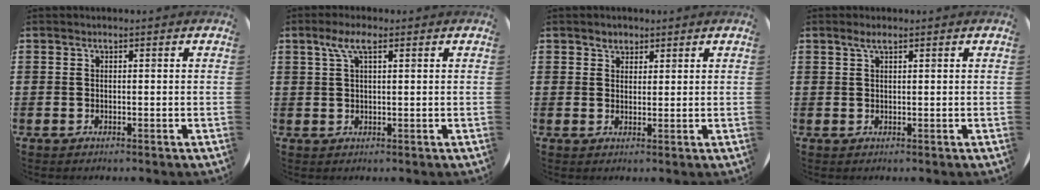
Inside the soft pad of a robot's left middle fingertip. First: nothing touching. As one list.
[{"total": 3.6, "force": [1.9, 1.0, 2.9], "torque": [-0.061, 0.009, 0.032]}, {"total": 1.7, "force": [1.5, 0.9, 0.0], "torque": [0.007, 0.000, 0.027]}, {"total": 1.4, "force": [0.9, 0.2, 1.0], "torque": [-0.020, 0.004, 0.015]}]